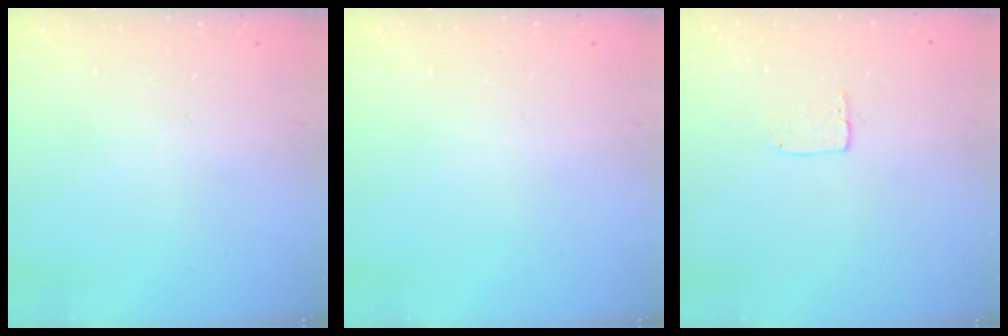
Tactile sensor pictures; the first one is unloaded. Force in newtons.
{"total": 0.0}
{"total": 5.2, "press": 5.2, "slide": 0.4}